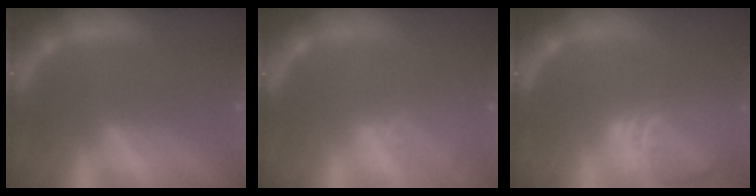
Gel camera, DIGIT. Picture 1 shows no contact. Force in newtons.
{"total": 2.5}
{"total": 7.0}